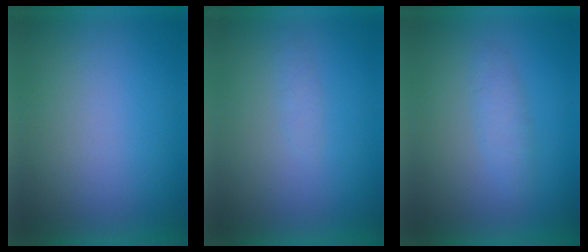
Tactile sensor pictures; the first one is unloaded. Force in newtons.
{"total": 1.3}
{"total": 2.3}